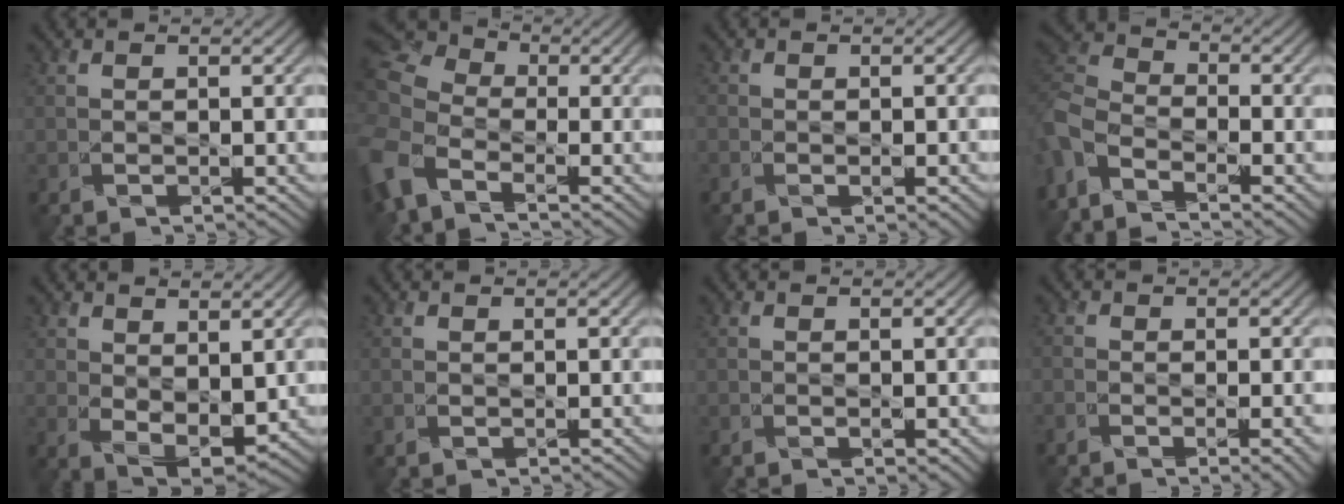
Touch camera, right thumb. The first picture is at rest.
{"total": 11.4, "force": [-3.8, 7.3, 8.0], "torque": [-0.229, -0.025, -0.070]}
{"total": 1.9, "force": [-0.8, 1.1, 1.4], "torque": [-0.022, -0.005, -0.007]}
{"total": 8.4, "force": [-5.7, 3.8, 5.0], "torque": [-0.126, -0.019, -0.125]}
{"total": 5.4, "force": [1.6, 3.0, 4.2], "torque": [-0.085, -0.013, 0.036]}
{"total": 0.0}
{"total": 0.7, "force": [-0.2, 0.2, 0.7], "torque": [-0.013, -0.002, -0.002]}
{"total": 4.4, "force": [-2.1, 1.5, 3.6], "torque": [-0.046, -0.006, -0.028]}